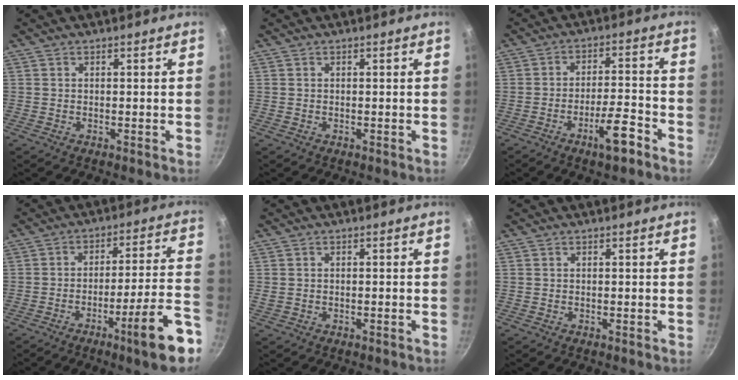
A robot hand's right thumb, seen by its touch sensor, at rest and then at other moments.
{"total": 0.0}
{"total": 7.9, "force": [-4.6, 1.8, 6.1], "torque": [-0.095, 0.034, -0.070]}
{"total": 13.9, "force": [-7.3, 0.8, 11.8], "torque": [-0.163, 0.047, -0.105]}
{"total": 0.6, "force": [-0.2, 0.4, 0.4], "torque": [-0.013, 0.004, 0.001]}
{"total": 0.0}